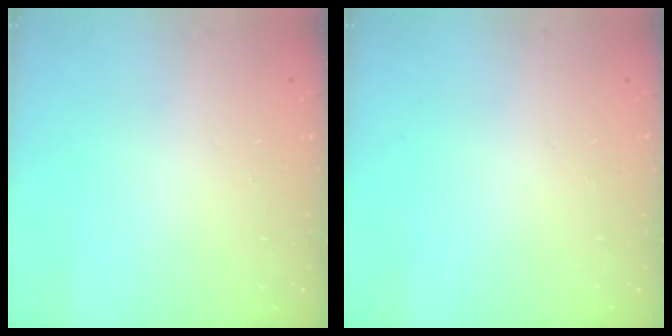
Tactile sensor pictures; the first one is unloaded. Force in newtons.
{"total": 0.0}